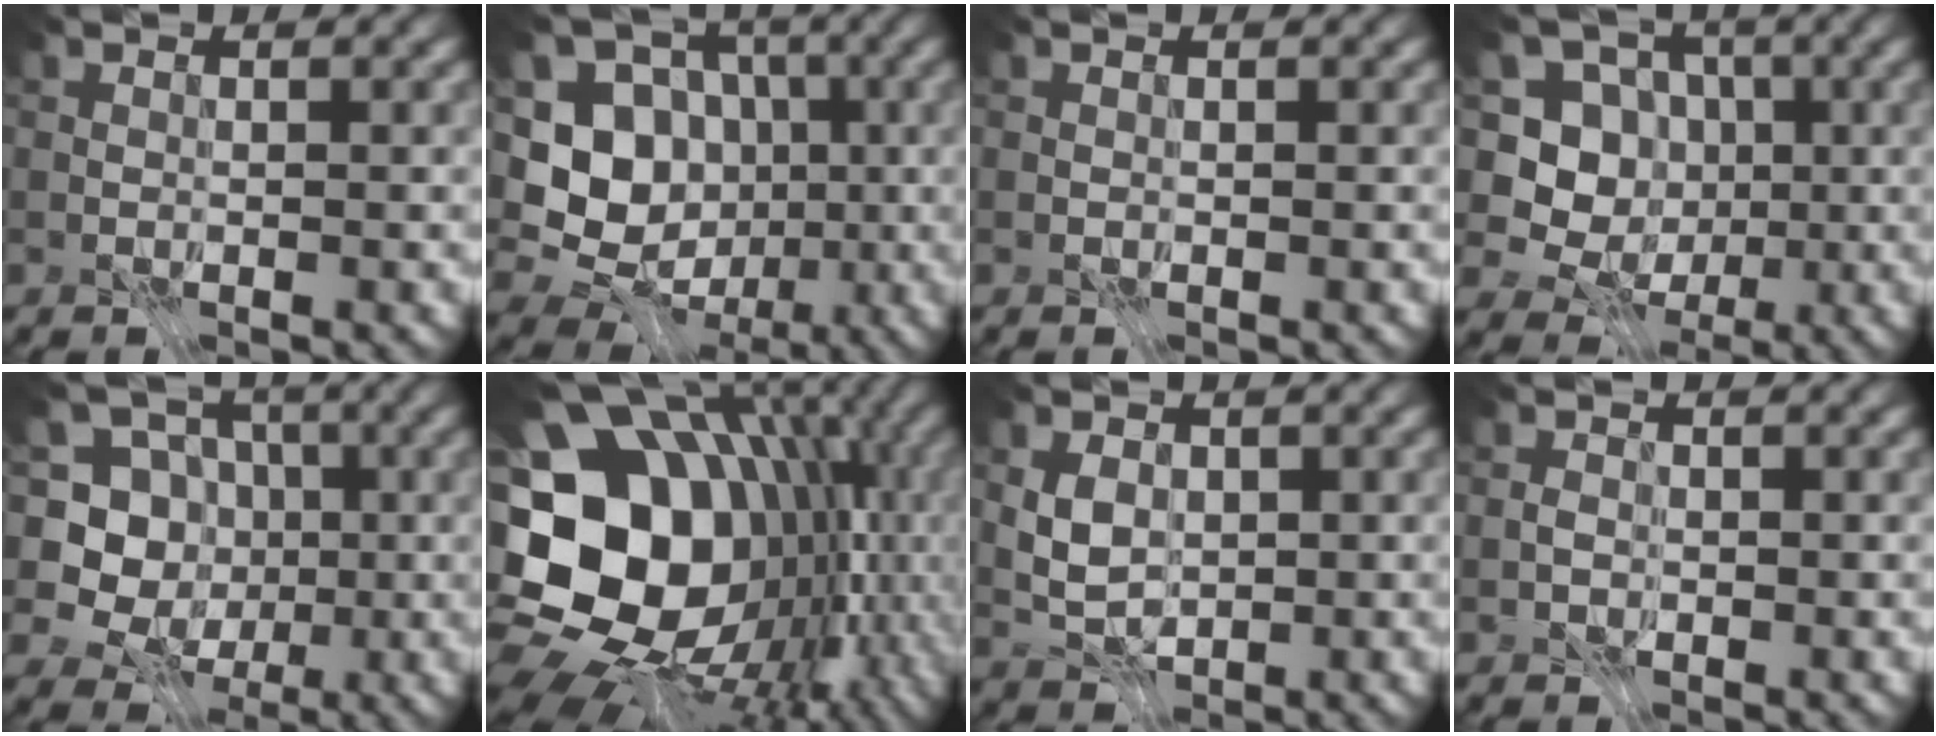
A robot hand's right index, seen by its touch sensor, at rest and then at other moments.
{"total": 9.4, "force": [-2.0, 8.0, 4.6], "torque": [-0.080, -0.003, -0.046]}
{"total": 0.0}
{"total": 7.5, "force": [-1.2, 6.9, 2.5], "torque": [-0.042, 0.015, -0.049]}
{"total": 8.4, "force": [-1.5, 7.8, 2.9], "torque": [-0.058, 0.021, -0.056]}
{"total": 17.8, "force": [-1.0, 14.0, 10.9], "torque": [-0.187, 0.017, -0.009]}
{"total": 2.9, "force": [-0.2, 2.2, 1.9], "torque": [-0.036, -0.008, -0.004]}
{"total": 1.0, "force": [-0.5, 0.8, 0.3], "torque": [-0.003, -0.002, -0.013]}